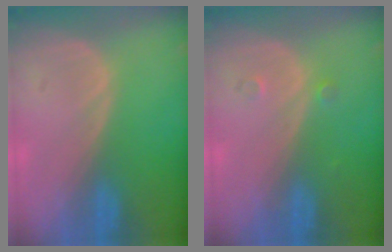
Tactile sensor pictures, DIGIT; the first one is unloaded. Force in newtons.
{"total": 1.2, "press": 1.0, "slide": 0.7}